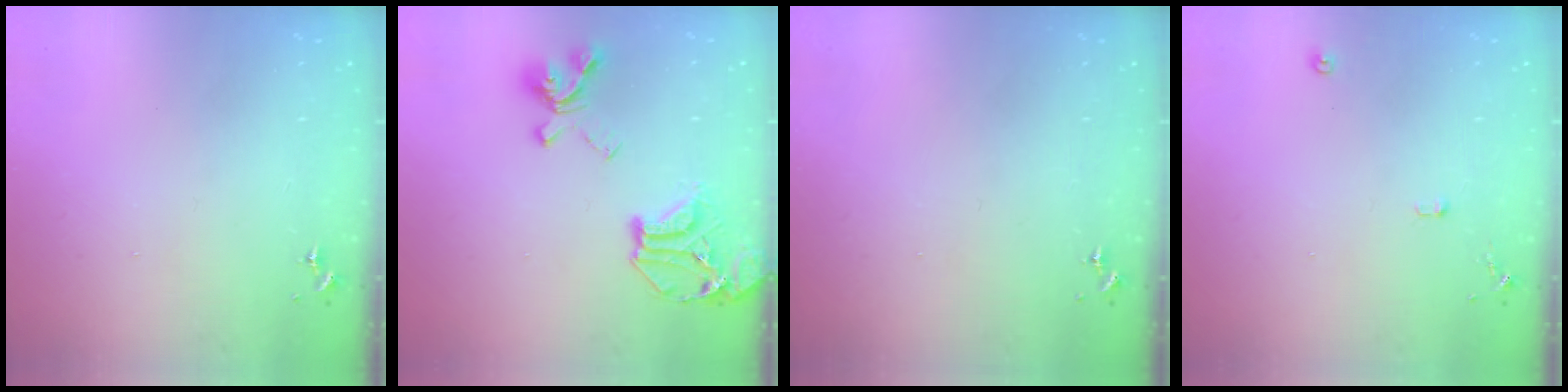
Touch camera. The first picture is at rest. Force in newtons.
{"total": 19.6, "press": 19.5, "slide": 2.1}
{"total": 0.0}
{"total": 7.4, "press": 7.4, "slide": 0.8}